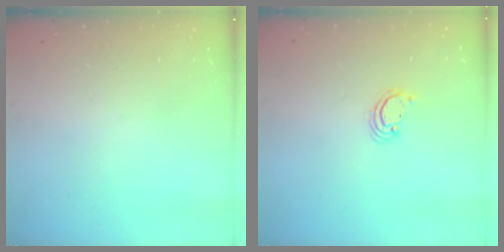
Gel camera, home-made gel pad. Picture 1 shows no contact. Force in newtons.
{"total": 2.2, "press": 2.2, "slide": 0.2}